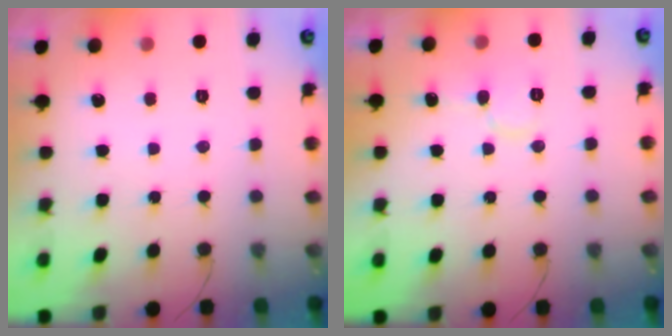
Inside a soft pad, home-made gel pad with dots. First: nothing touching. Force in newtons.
{"total": 6.2, "press": 6.2, "slide": 0.5}